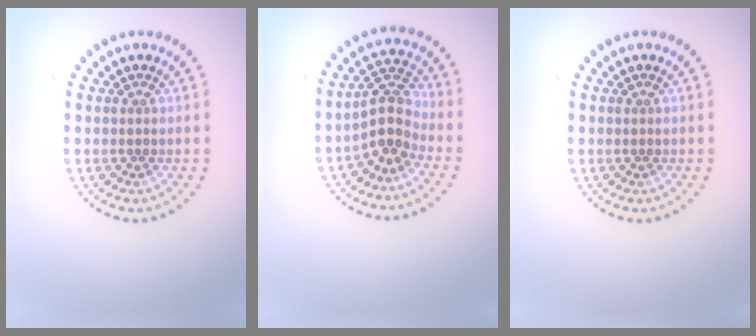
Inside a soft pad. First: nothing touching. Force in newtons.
{"total": 3.5, "press": 3.1, "slide": 1.6}
{"total": 0.0}